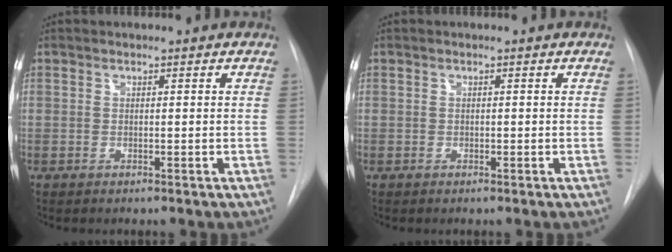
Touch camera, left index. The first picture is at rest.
{"total": 0.9, "force": [-0.9, 0.2, -0.2], "torque": [0.006, -0.004, -0.013]}